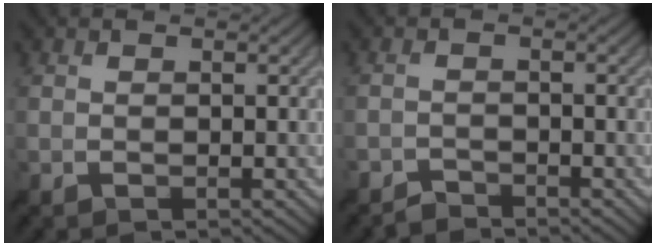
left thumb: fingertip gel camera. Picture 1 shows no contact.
{"total": 1.9, "force": [-1.9, 0.4, 0.0], "torque": [0.007, 0.001, -0.040]}